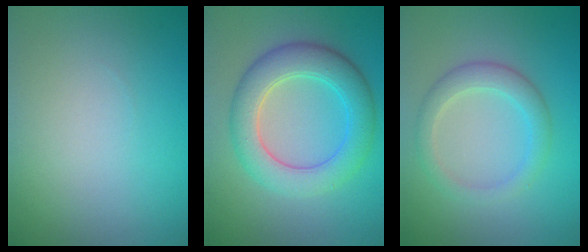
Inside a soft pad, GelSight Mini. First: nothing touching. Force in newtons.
{"total": 6.1, "press": 6.1, "slide": 0.1}
{"total": 2.9, "press": 2.9, "slide": 0.2}